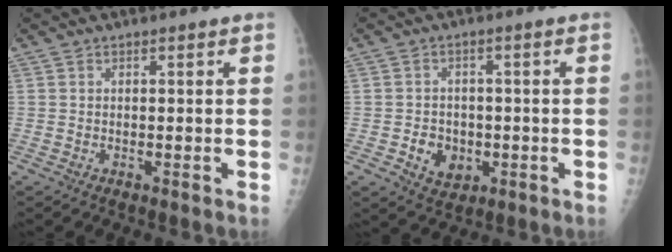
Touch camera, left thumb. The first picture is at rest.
{"total": 5.7, "force": [-1.6, 4.7, 2.8], "torque": [-0.021, 0.008, -0.018]}